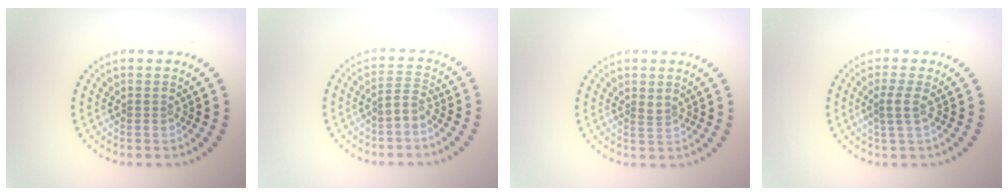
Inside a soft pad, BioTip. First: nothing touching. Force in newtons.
{"total": 1.6, "press": 1.3, "slide": 0.9}
{"total": 0.8, "press": 0.5, "slide": 0.7}
{"total": 1.7, "press": 1.3, "slide": 1.1}